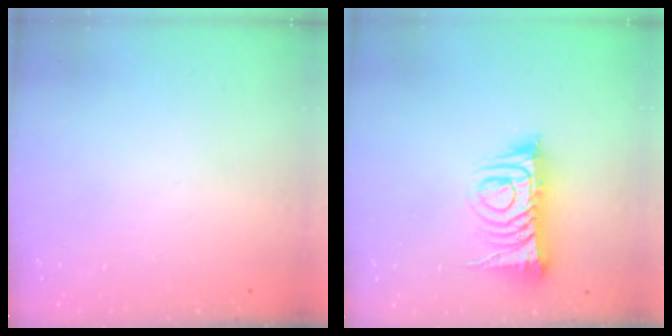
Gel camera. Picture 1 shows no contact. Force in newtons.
{"total": 11.9, "press": 11.8, "slide": 1.1}